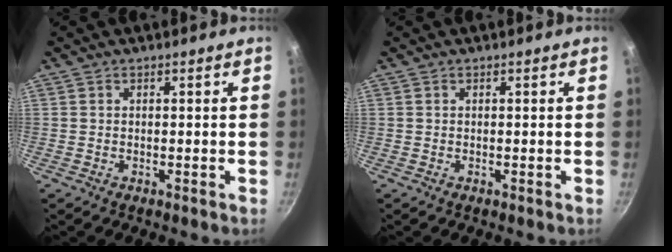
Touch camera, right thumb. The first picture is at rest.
{"total": 0.0}